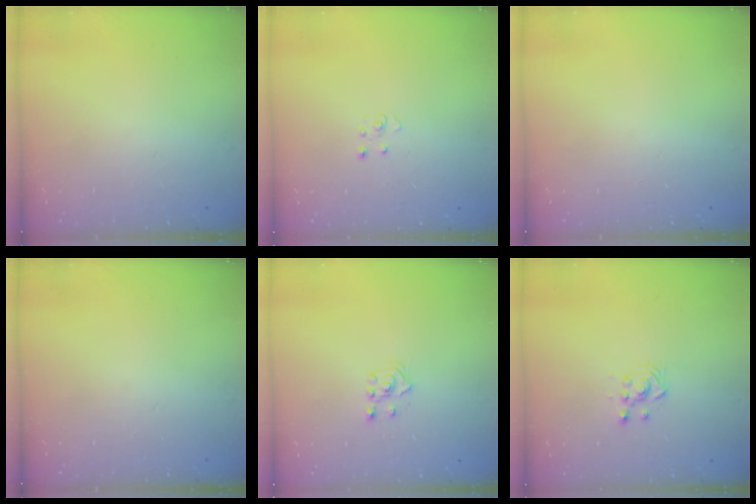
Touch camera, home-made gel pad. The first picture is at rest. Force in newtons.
{"total": 3.4, "press": 3.4, "slide": 0.1}
{"total": 0.0}
{"total": 0.0}
{"total": 3.2, "press": 3.1, "slide": 0.9}
{"total": 3.0, "press": 3.0, "slide": 0.5}